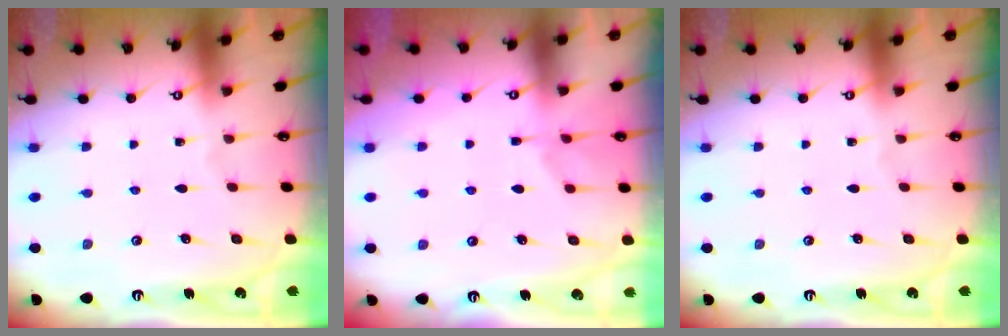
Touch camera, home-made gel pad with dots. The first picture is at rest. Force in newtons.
{"total": 1.2, "press": 0.6, "slide": 1.1}
{"total": 0.0}